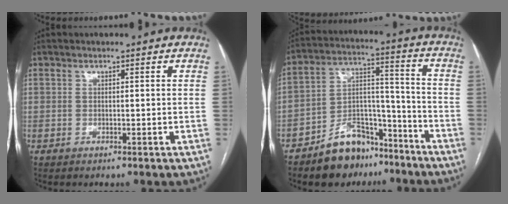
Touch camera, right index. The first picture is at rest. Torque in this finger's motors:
{"motor_torque": [0.16, -0.39, -0.15, -0.13]}